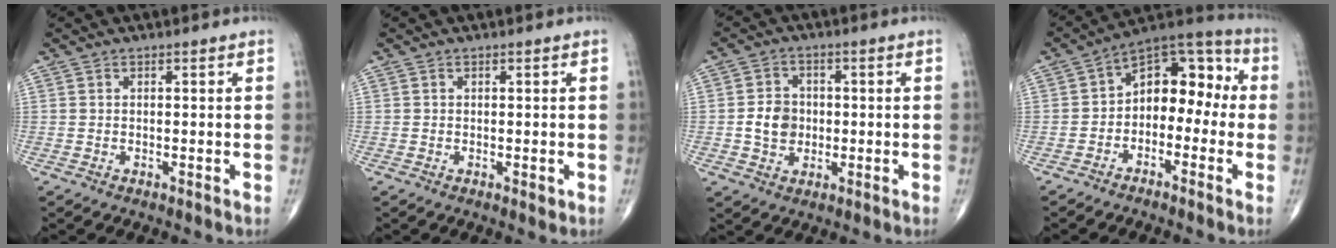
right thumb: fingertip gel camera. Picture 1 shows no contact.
{"total": 0.8, "force": [-0.1, 0.5, 0.7], "torque": [-0.008, -0.003, -0.001]}
{"total": 5.9, "force": [-0.5, 5.0, 3.2], "torque": [-0.037, 0.005, -0.011]}
{"total": 12.2, "force": [-1.3, 8.0, 9.2], "torque": [-0.090, 0.053, -0.041]}